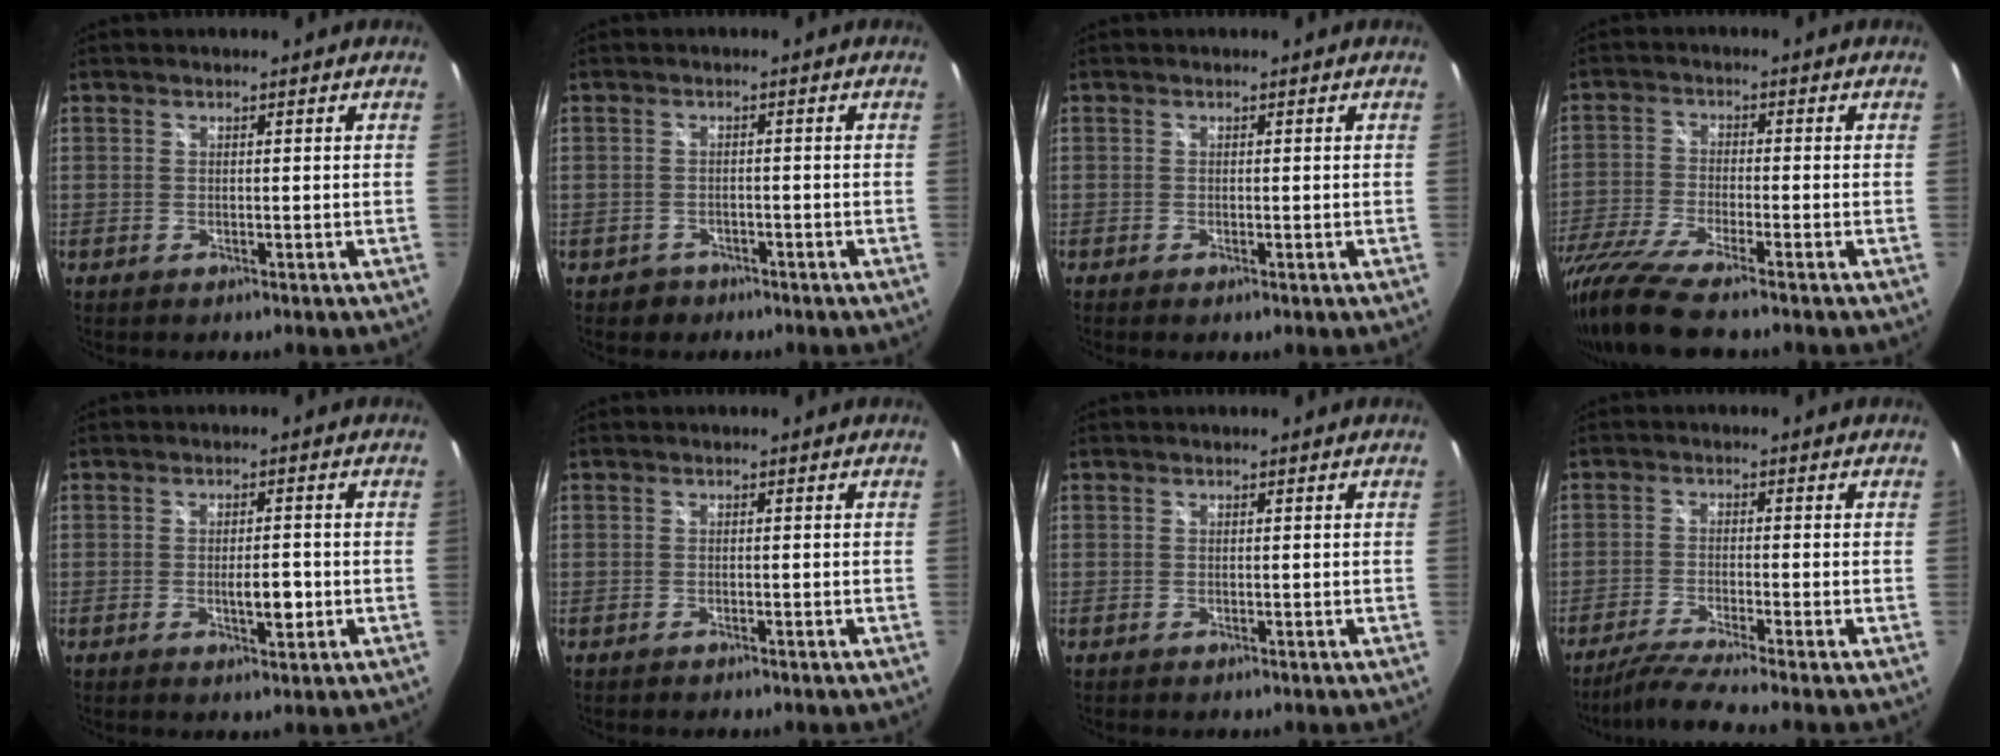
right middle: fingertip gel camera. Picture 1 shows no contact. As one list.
[{"total": 2.9, "force": [-1.9, 2.2, 0.2], "torque": [-0.014, 0.002, -0.026]}, {"total": 0.8, "force": [-0.5, 0.0, 0.7], "torque": [-0.012, -0.002, -0.009]}, {"total": 11.3, "force": [-9.1, 0.6, 6.5], "torque": [-0.150, -0.043, -0.173]}, {"total": 3.9, "force": [-1.0, 1.4, 3.5], "torque": [-0.058, -0.005, -0.013]}, {"total": 0.9, "force": [-0.8, 0.3, 0.3], "torque": [-0.007, -0.002, -0.014]}, {"total": 0.0}, {"total": 6.9, "force": [-5.9, -1.4, 3.4], "torque": [-0.082, -0.021, -0.107]}]